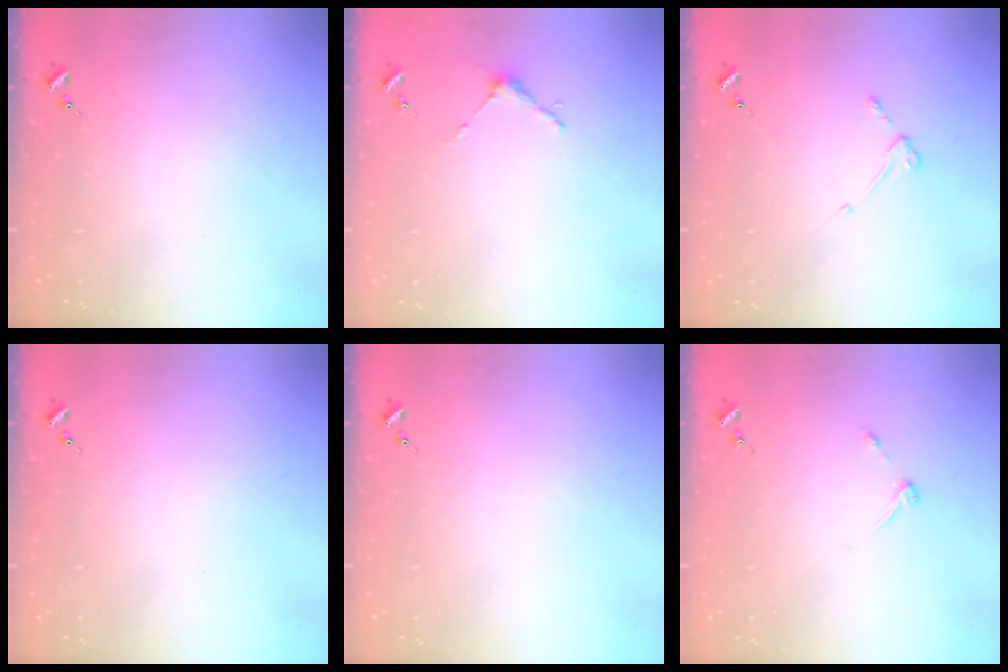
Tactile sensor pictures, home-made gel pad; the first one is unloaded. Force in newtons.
{"total": 3.7, "press": 3.7, "slide": 0.3}
{"total": 3.5, "press": 3.4, "slide": 0.5}
{"total": 0.0}
{"total": 0.0}
{"total": 3.9, "press": 3.8, "slide": 0.6}